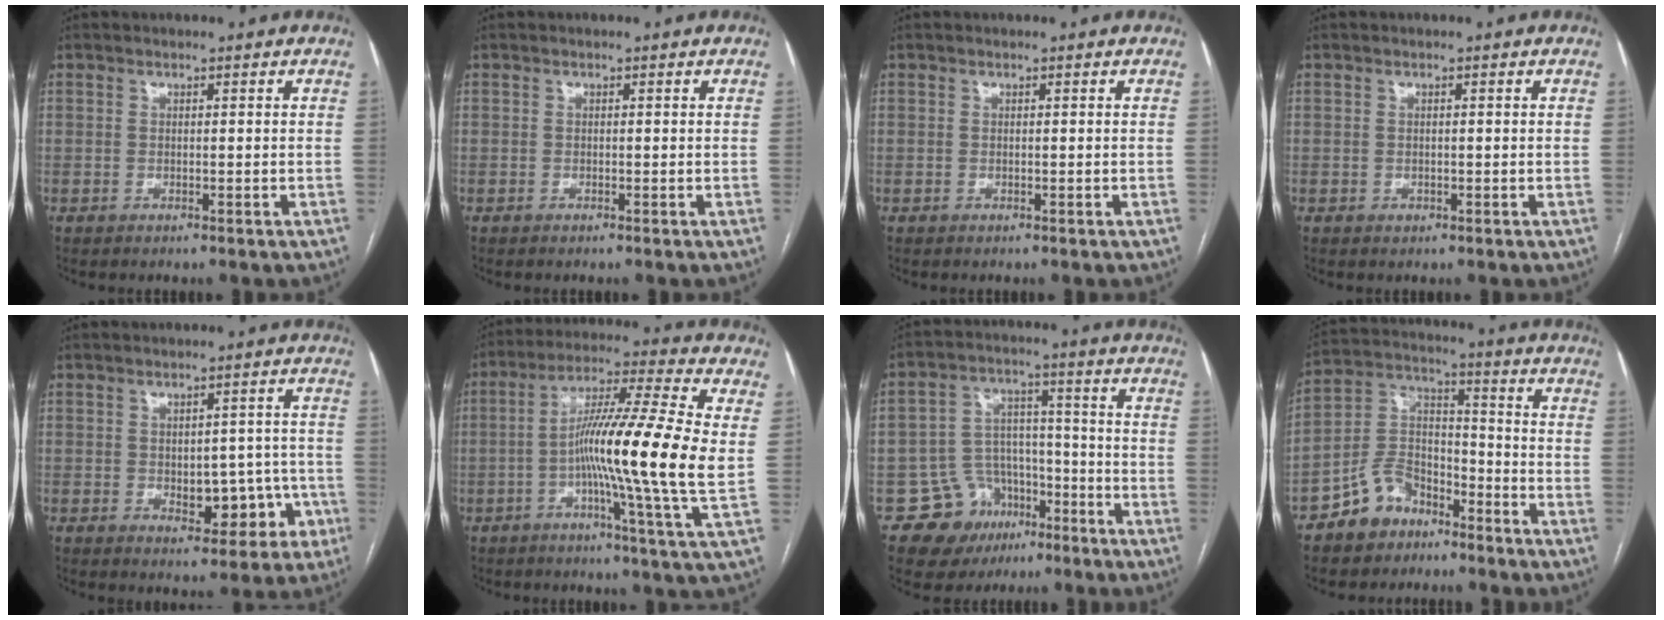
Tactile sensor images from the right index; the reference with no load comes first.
{"total": 0.0}
{"total": 0.0}
{"total": 0.6, "force": [-0.1, 0.5, 0.2], "torque": [-0.004, 0.001, 0.001]}
{"total": 9.0, "force": [-3.1, 5.1, 6.7], "torque": [-0.063, 0.031, -0.026]}
{"total": 16.8, "force": [-1.0, -1.3, 16.7], "torque": [-0.285, -0.005, -0.036]}
{"total": 9.9, "force": [-6.0, 7.6, 2.1], "torque": [-0.036, 0.044, -0.089]}
{"total": 9.5, "force": [-6.8, 5.8, 3.4], "torque": [-0.075, 0.026, -0.126]}